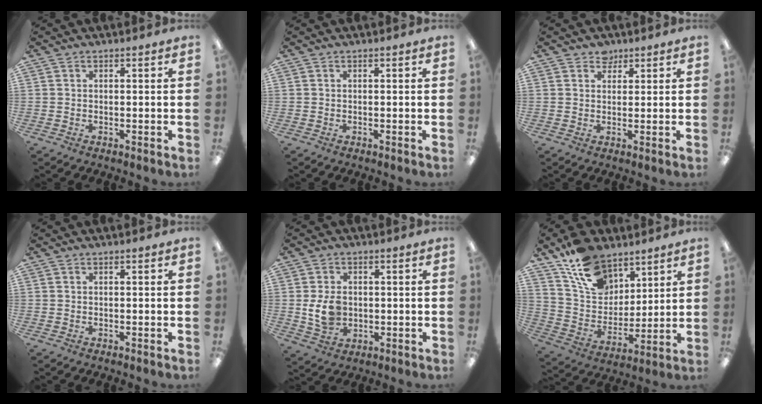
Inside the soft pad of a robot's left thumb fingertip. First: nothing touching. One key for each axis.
{"total": 0.0}
{"total": 3.0, "fx": 2.2, "fy": 2.0, "fz": 0.3, "tx": 0.005, "ty": -0.007, "tz": 0.040}
{"total": 0.0}
{"total": 7.3, "fx": -0.2, "fy": 5.5, "fz": 4.8, "tx": -0.097, "ty": -0.003, "tz": -0.005}
{"total": 15.2, "fx": 10.0, "fy": 9.6, "fz": 6.1, "tx": -0.111, "ty": -0.053, "tz": 0.193}